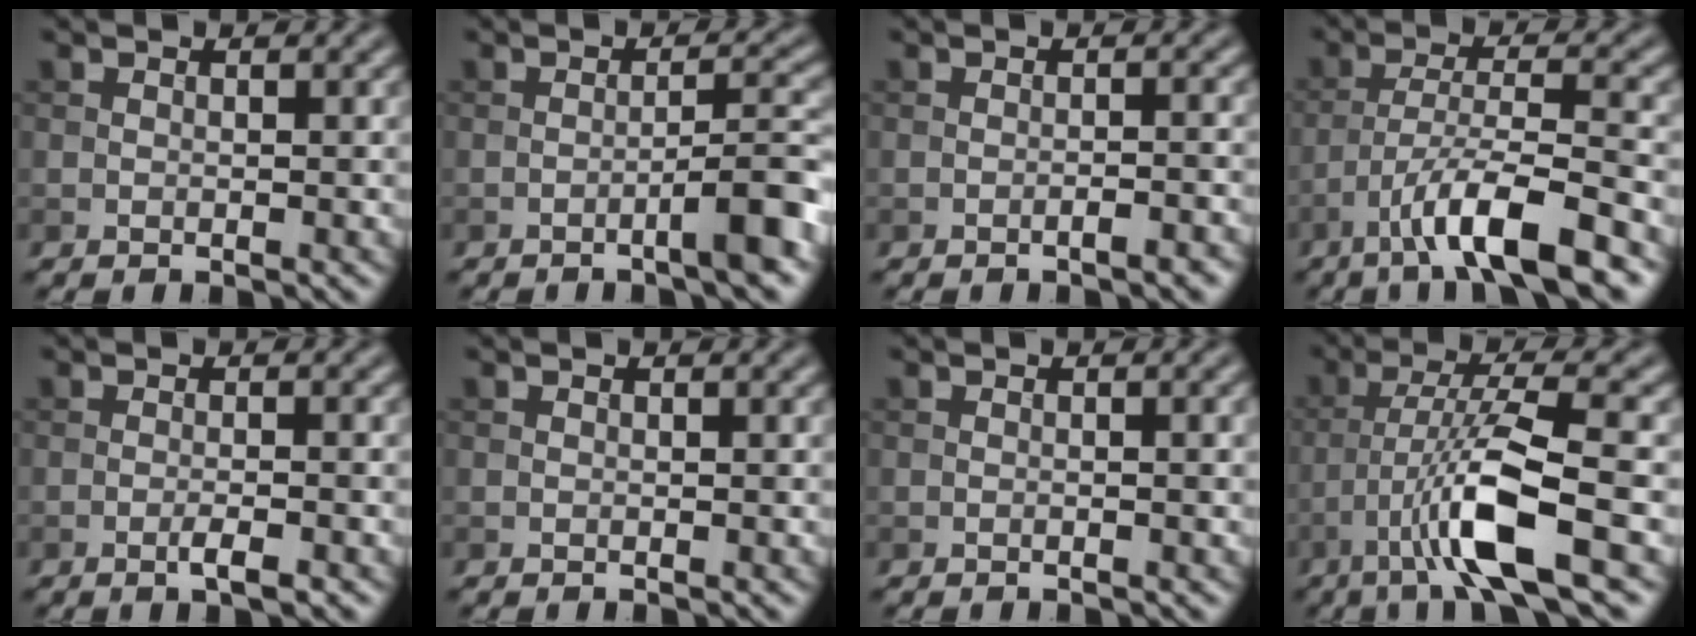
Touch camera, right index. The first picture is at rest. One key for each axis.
{"total": 4.2, "fx": -2.1, "fy": 0.5, "fz": 3.6, "tx": -0.048, "ty": 0.017, "tz": -0.040}
{"total": 1.9, "fx": -1.1, "fy": 0.4, "fz": 1.5, "tx": -0.019, "ty": 0.006, "tz": -0.018}
{"total": 8.1, "fx": -5.0, "fy": 1.5, "fz": 6.2, "tx": -0.103, "ty": 0.007, "tz": -0.088}
{"total": 1.9, "fx": -0.8, "fy": 0.3, "fz": 1.6, "tx": -0.025, "ty": 0.003, "tz": -0.017}
{"total": 0.0}
{"total": 1.1, "fx": -0.1, "fy": 0.2, "fz": 1.1, "tx": -0.013, "ty": 0.000, "tz": -0.003}
{"total": 7.7, "fx": -3.4, "fy": 0.9, "fz": 6.8, "tx": -0.130, "ty": 0.010, "tz": -0.067}